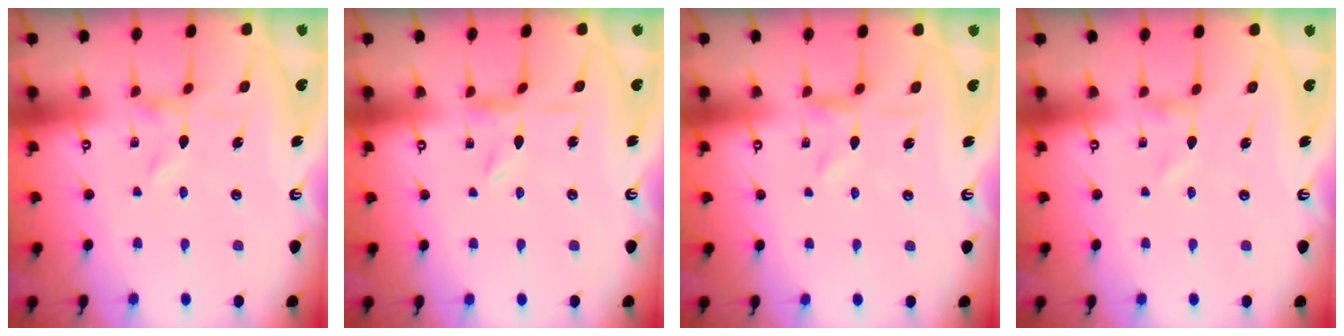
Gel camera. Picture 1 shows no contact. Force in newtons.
{"total": 0.0}
{"total": 4.7, "press": 4.7, "slide": 0.4}
{"total": 0.0}